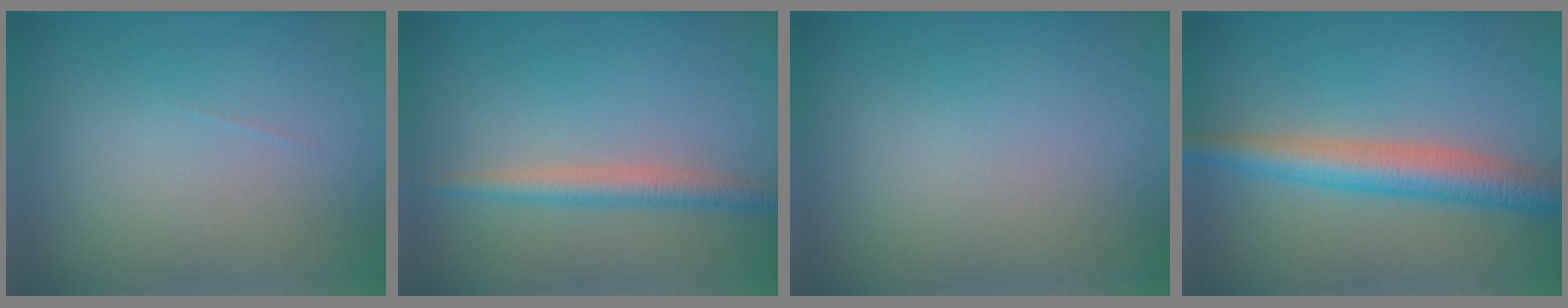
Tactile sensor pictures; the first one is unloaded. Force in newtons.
{"total": 2.4, "press": 2.4, "slide": 0.0}
{"total": 0.0}
{"total": 4.9, "press": 4.9, "slide": 0.1}